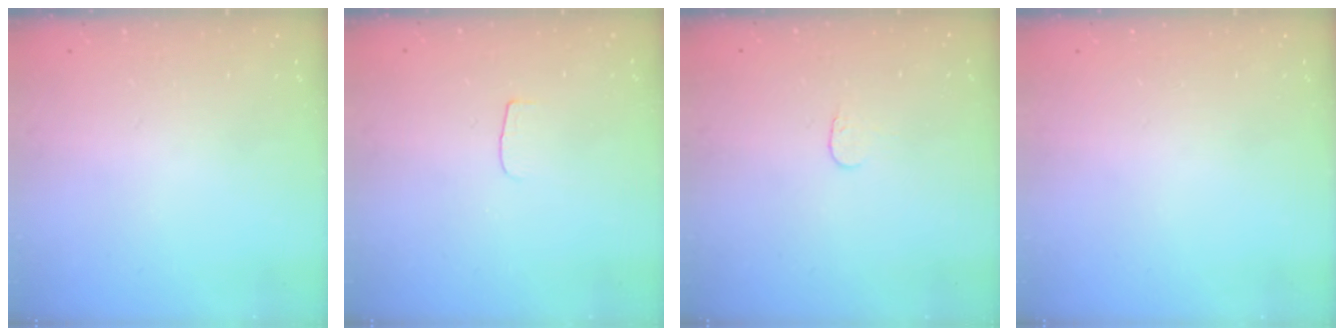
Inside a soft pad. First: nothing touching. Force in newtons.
{"total": 3.0, "press": 3.0, "slide": 0.3}
{"total": 3.8, "press": 3.8, "slide": 0.3}
{"total": 0.0}